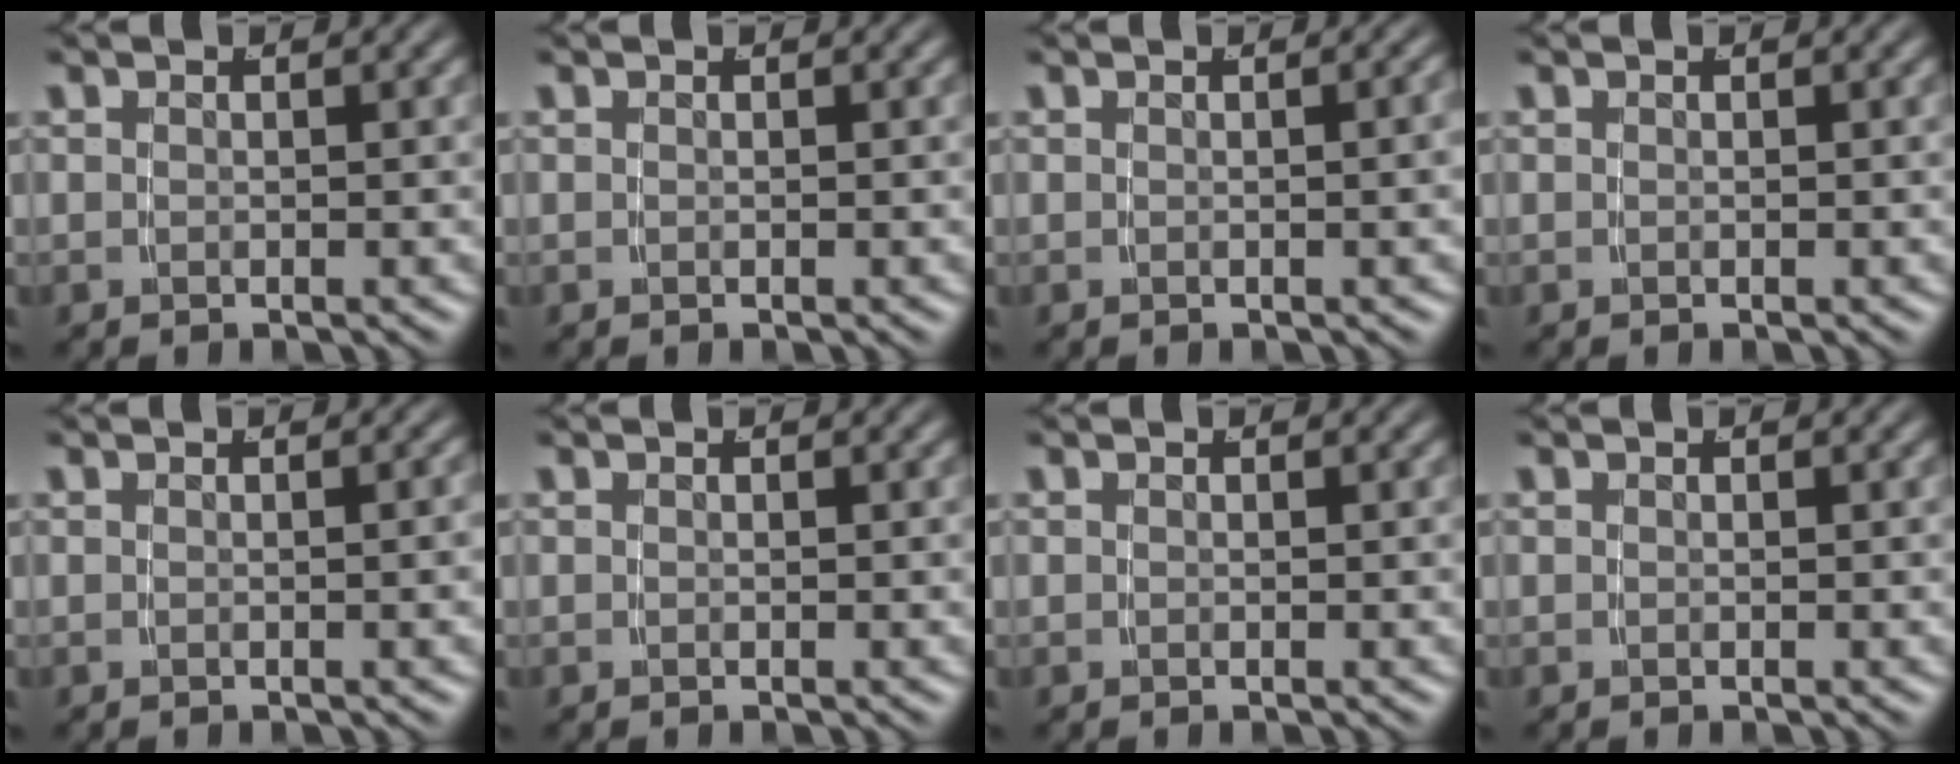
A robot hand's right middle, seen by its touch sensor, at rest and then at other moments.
{"total": 0.0}
{"total": 0.9, "force": [0.0, -0.2, 0.9], "torque": [-0.008, 0.009, -0.003]}
{"total": 0.0}
{"total": 0.7, "force": [-0.1, -0.3, 0.6], "torque": [-0.006, 0.007, -0.005]}
{"total": 0.0}
{"total": 0.0}
{"total": 0.0}